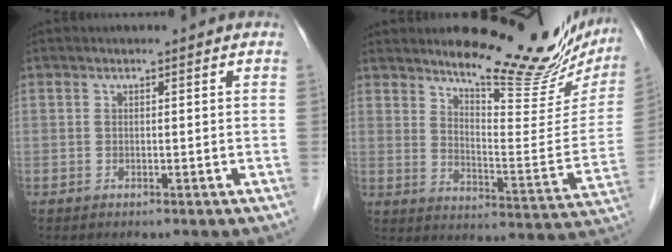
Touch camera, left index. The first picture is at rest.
{"total": 19.7, "force": [16.5, 3.9, 10.1], "torque": [-0.134, -0.060, 0.214]}